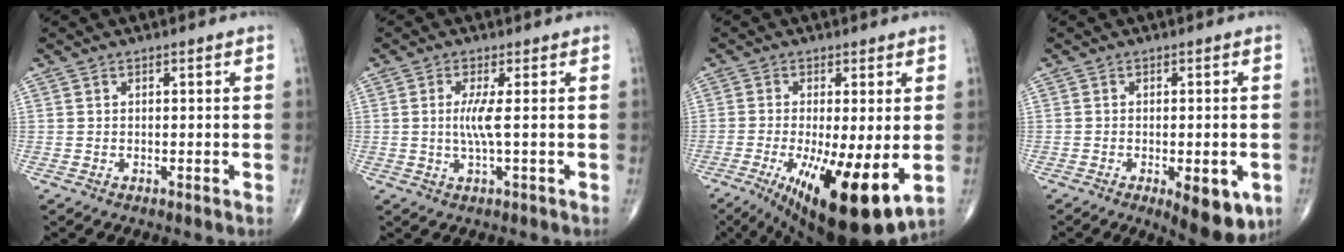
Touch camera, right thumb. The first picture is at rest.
{"total": 3.7, "force": [0.2, 0.0, 3.7], "torque": [-0.095, -0.010, 0.001]}
{"total": 16.5, "force": [-4.3, 4.5, 15.3], "torque": [-0.238, -0.032, -0.052]}
{"total": 8.9, "force": [-3.2, 3.4, 7.6], "torque": [-0.082, -0.006, -0.034]}